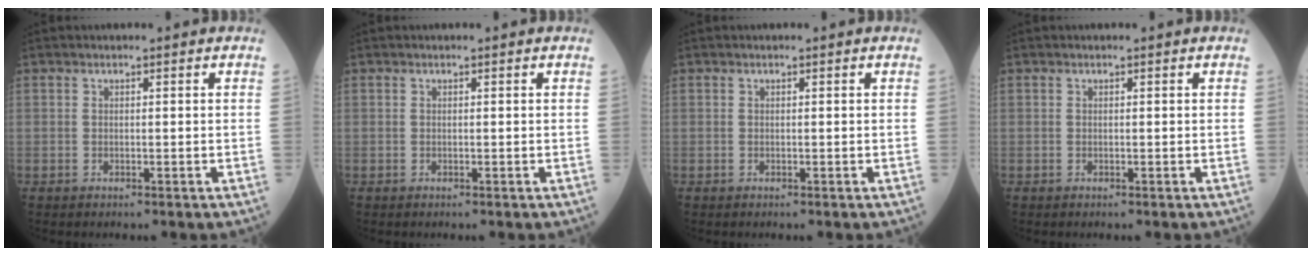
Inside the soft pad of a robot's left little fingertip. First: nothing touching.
{"total": 0.0}
{"total": 0.0}
{"total": 0.0}